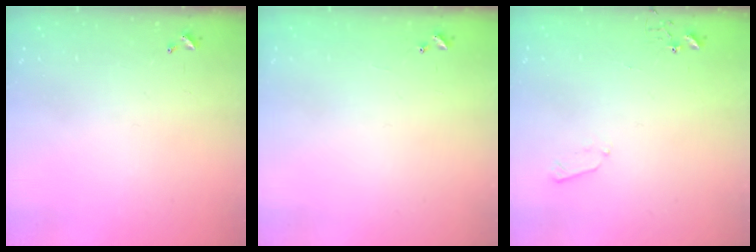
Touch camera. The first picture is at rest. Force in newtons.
{"total": 3.7, "press": 3.6, "slide": 0.4}
{"total": 3.4, "press": 3.4, "slide": 0.5}